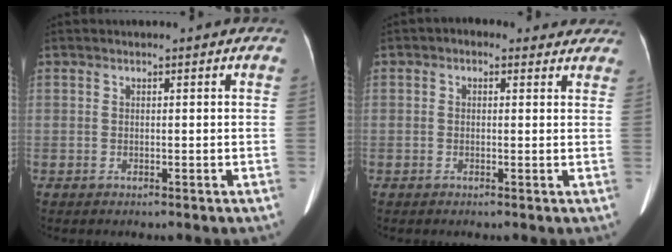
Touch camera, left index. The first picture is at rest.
{"total": 4.8, "force": [3.4, 2.9, 1.8], "torque": [-0.011, 0.024, 0.031]}